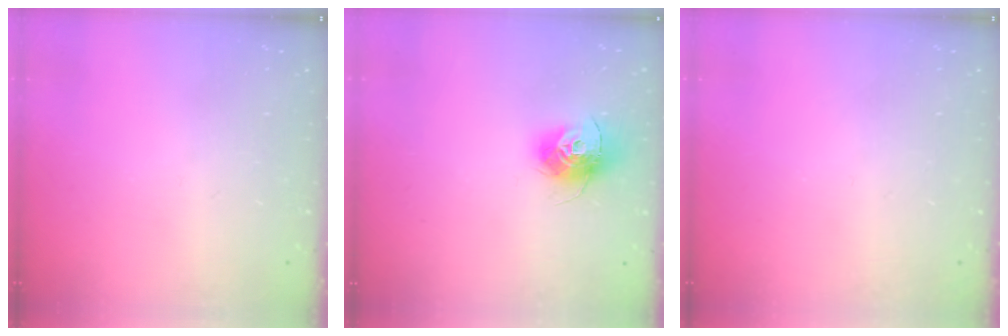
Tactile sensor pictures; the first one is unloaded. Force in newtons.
{"total": 12.1, "press": 12.1, "slide": 0.8}
{"total": 0.0}